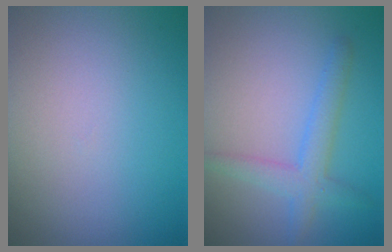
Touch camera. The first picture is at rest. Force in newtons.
{"total": 2.9, "press": 2.9, "slide": 0.1}